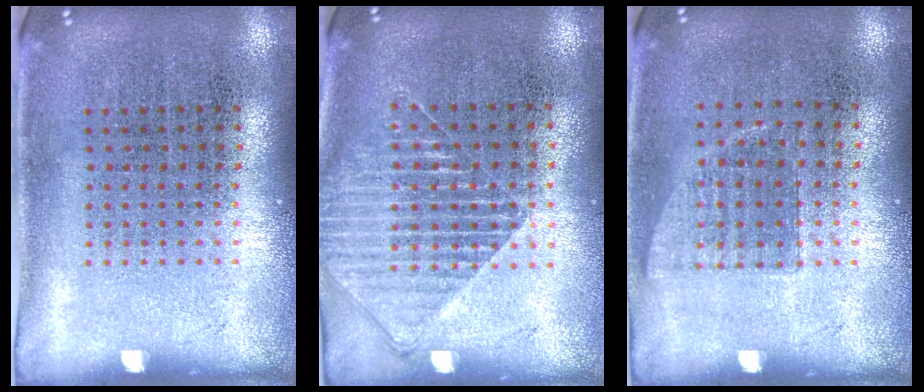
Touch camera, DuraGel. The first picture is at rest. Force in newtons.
{"total": 1.6, "press": 1.4, "slide": 0.8}
{"total": 0.7, "press": 0.7, "slide": 0.2}